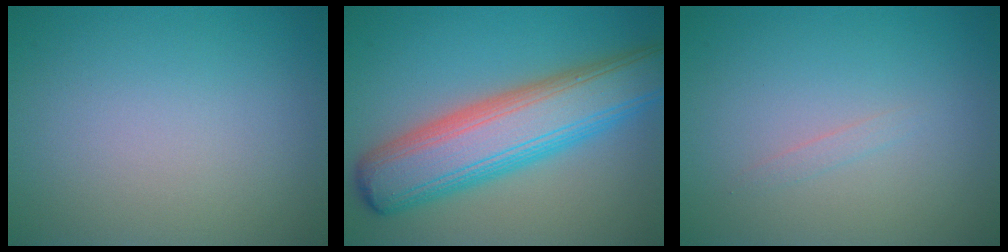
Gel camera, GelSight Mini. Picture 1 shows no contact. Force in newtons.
{"total": 9.6, "press": 9.6, "slide": 0.3}
{"total": 0.6, "press": 0.6, "slide": 0.0}